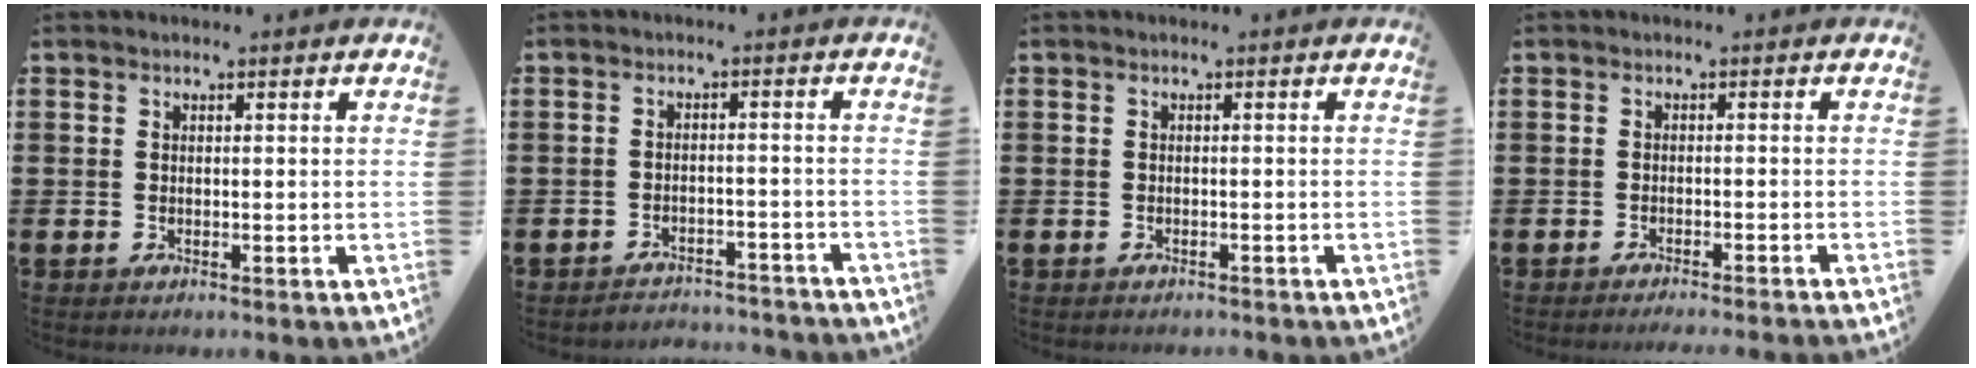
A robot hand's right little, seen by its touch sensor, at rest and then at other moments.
{"total": 2.6, "force": [-2.6, 0.0, -0.2], "torque": [-0.003, 0.004, -0.057]}
{"total": 0.5, "force": [-0.5, 0.0, 0.0], "torque": [-0.001, -0.001, -0.011]}
{"total": 1.2, "force": [-1.1, -0.3, 0.1], "torque": [0.000, 0.001, -0.022]}